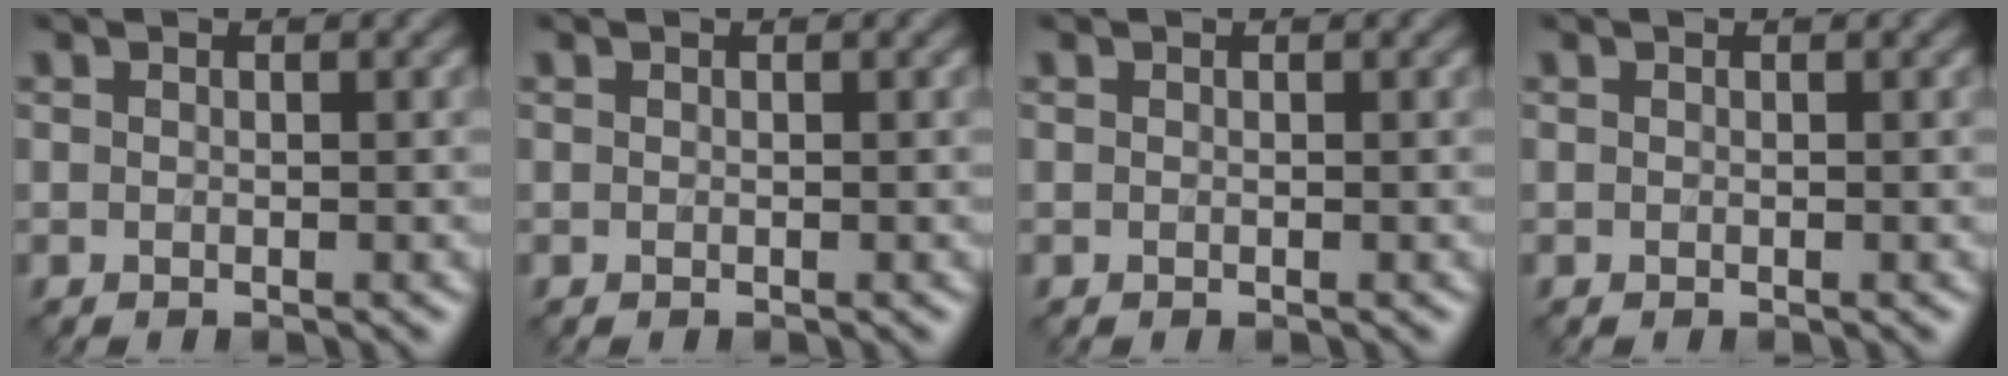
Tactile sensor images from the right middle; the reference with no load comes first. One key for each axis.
{"total": 0.0}
{"total": 0.0}
{"total": 0.0}